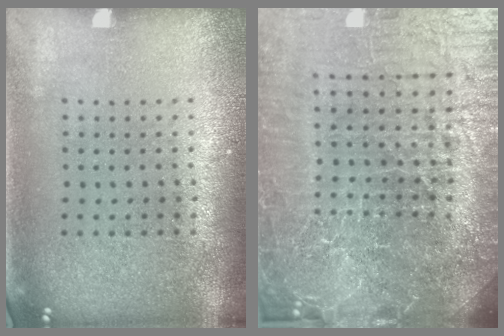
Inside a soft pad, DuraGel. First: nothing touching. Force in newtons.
{"total": 7.5, "press": 6.5, "slide": 3.6}